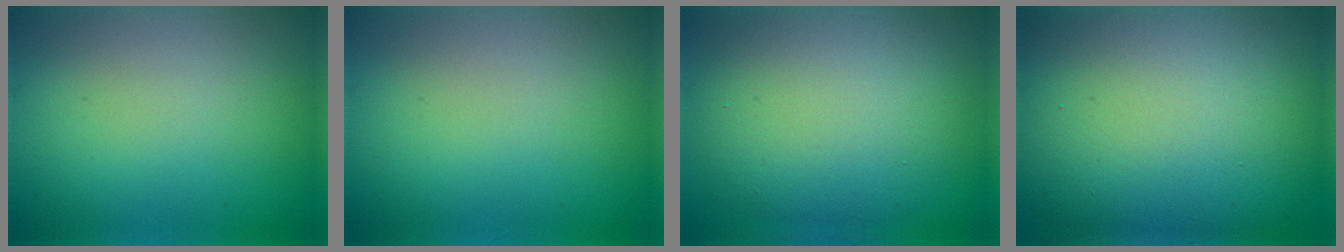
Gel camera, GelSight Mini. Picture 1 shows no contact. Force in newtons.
{"total": 0.0}
{"total": 9.6, "press": 9.6, "slide": 0.6}
{"total": 17.3, "press": 17.3, "slide": 1.2}